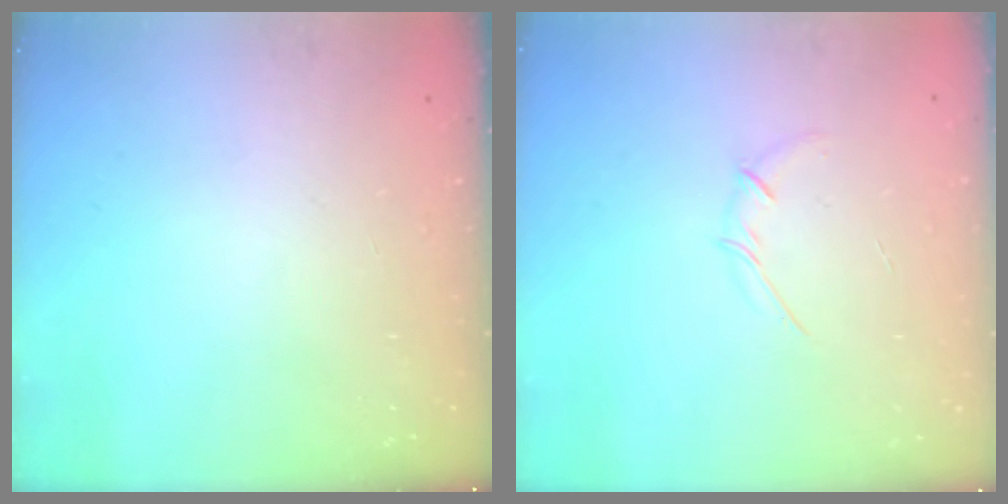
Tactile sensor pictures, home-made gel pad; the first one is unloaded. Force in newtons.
{"total": 2.7, "press": 2.6, "slide": 0.6}